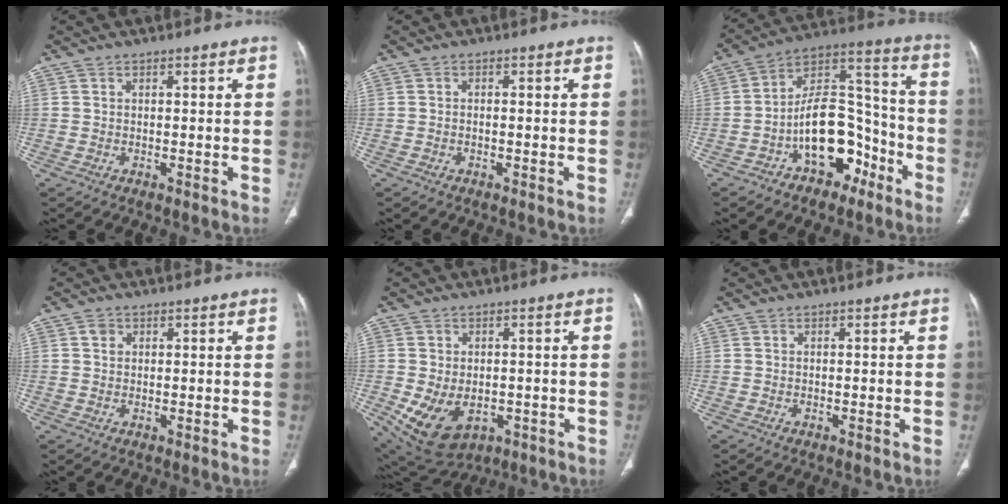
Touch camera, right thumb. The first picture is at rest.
{"total": 0.6, "force": [-0.2, 0.3, 0.5], "torque": [-0.011, 0.005, -0.005]}
{"total": 16.7, "force": [-7.5, 10.0, 11.1], "torque": [-0.139, 0.085, -0.122]}
{"total": 1.5, "force": [0.6, 1.2, 0.6], "torque": [-0.004, 0.000, 0.007]}
{"total": 11.5, "force": [-3.2, 7.8, 7.8], "torque": [-0.129, 0.001, -0.027]}
{"total": 0.0}